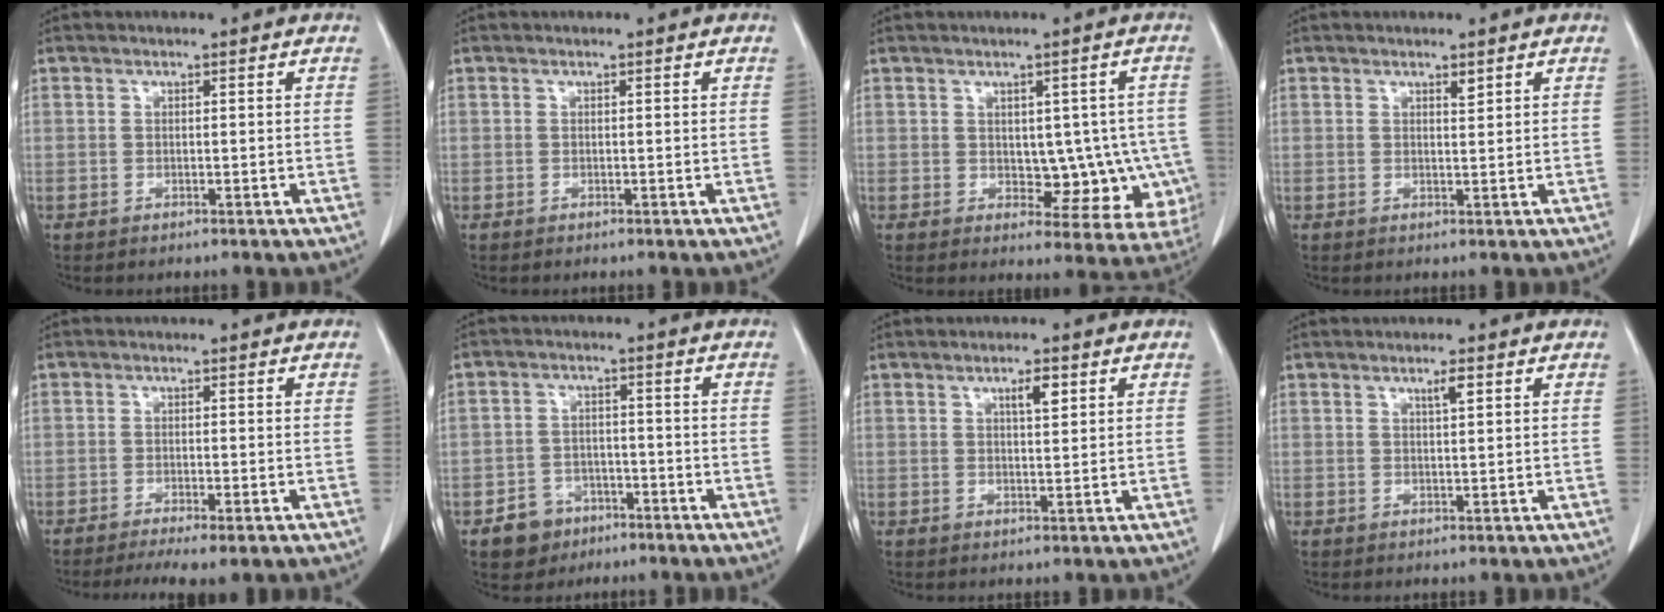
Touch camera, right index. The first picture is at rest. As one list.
[{"total": 0.0}, {"total": 9.3, "force": [-0.7, 5.7, 7.4], "torque": [-0.065, 0.017, 0.009]}, {"total": 1.0, "force": [0.7, 0.2, 0.7], "torque": [-0.015, -0.007, 0.012]}, {"total": 5.4, "force": [-3.9, 0.9, 3.7], "torque": [-0.054, -0.013, -0.056]}, {"total": 5.4, "force": [-3.1, 4.3, 0.9], "torque": [-0.013, 0.012, -0.044]}, {"total": 2.8, "force": [1.4, 0.6, 2.4], "torque": [-0.042, -0.001, 0.022]}, {"total": 1.8, "force": [0.9, 0.1, 1.5], "torque": [-0.030, -0.002, 0.016]}]